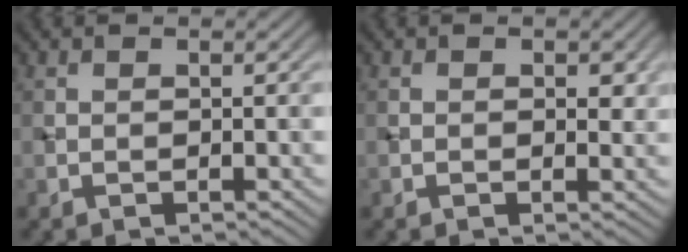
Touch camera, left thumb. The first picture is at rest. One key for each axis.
{"total": 1.5, "fx": 0.3, "fy": 0.9, "fz": 1.1, "tx": -0.013, "ty": -0.007, "tz": 0.003}